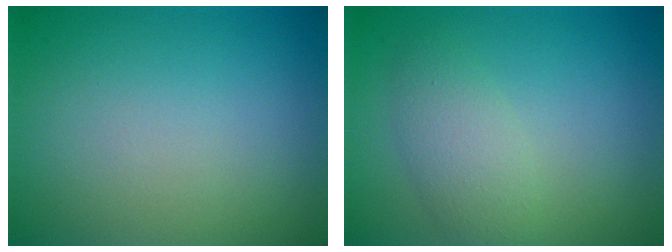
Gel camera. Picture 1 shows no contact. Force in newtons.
{"total": 2.9, "press": 2.9, "slide": 0.1}